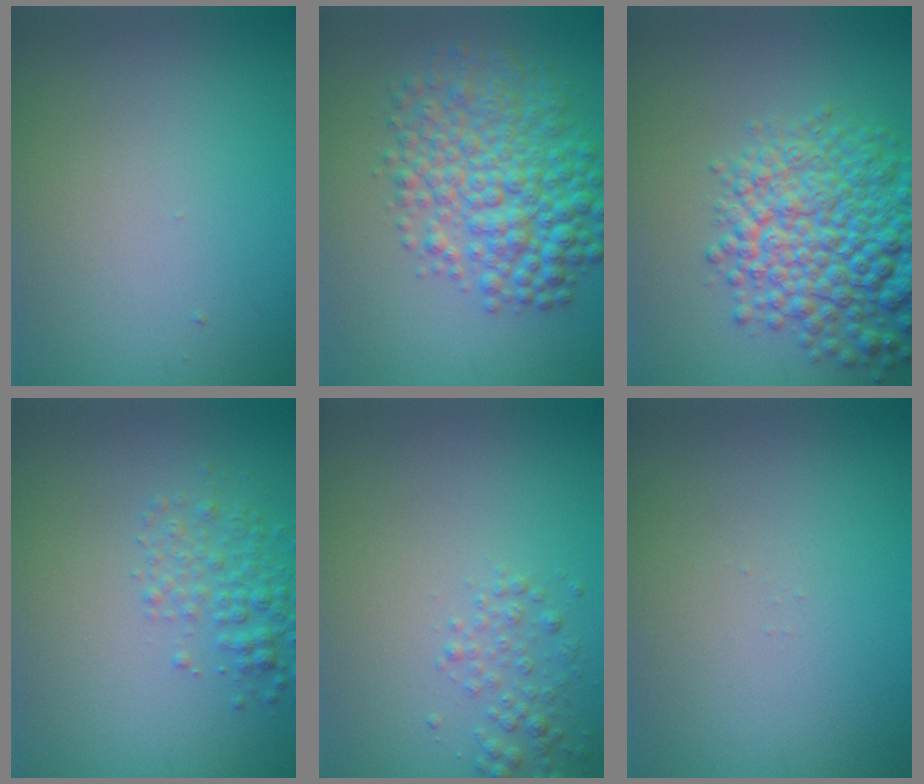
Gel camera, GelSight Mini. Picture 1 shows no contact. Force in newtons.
{"total": 7.0, "press": 7.0, "slide": 0.1}
{"total": 9.2, "press": 9.2, "slide": 0.5}
{"total": 2.6, "press": 2.6, "slide": 0.1}
{"total": 1.8, "press": 1.8, "slide": 0.1}
{"total": 0.0}